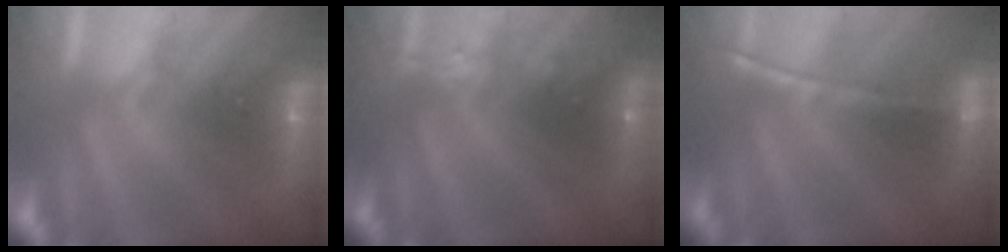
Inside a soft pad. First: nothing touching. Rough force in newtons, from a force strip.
{"total": 2.4}
{"total": 1.6}